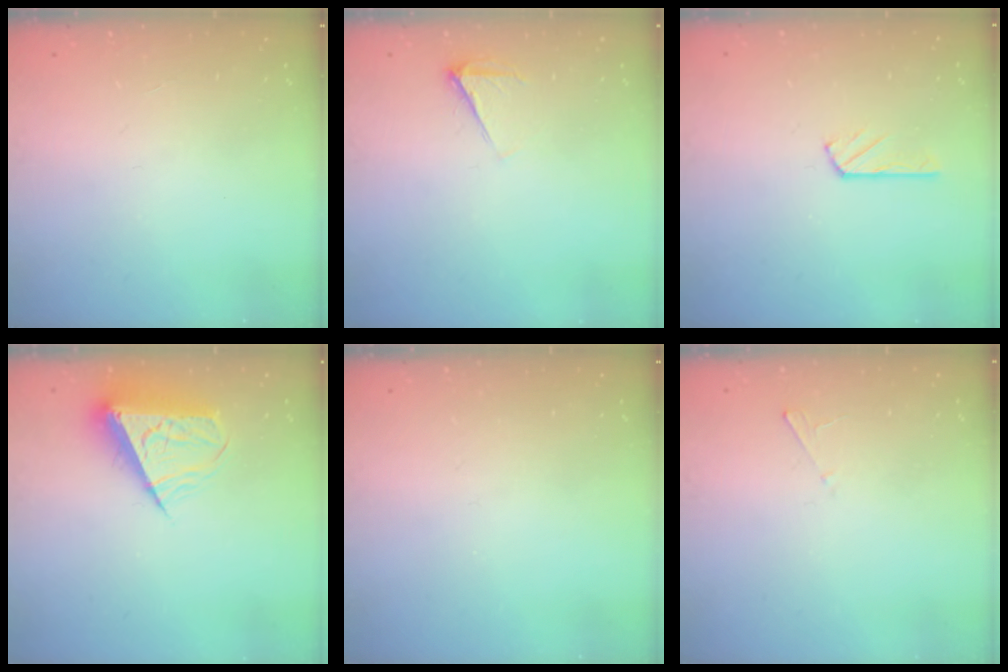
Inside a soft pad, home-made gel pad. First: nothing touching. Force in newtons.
{"total": 4.9, "press": 4.8, "slide": 0.7}
{"total": 2.8, "press": 2.8, "slide": 0.3}
{"total": 9.2, "press": 9.2, "slide": 0.2}
{"total": 0.0}
{"total": 2.0, "press": 2.0, "slide": 0.2}